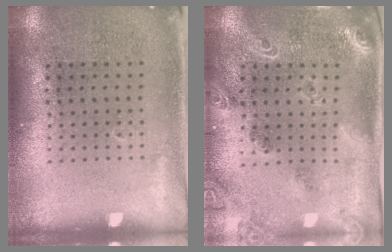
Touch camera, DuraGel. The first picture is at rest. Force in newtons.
{"total": 1.8, "press": 1.7, "slide": 0.8}